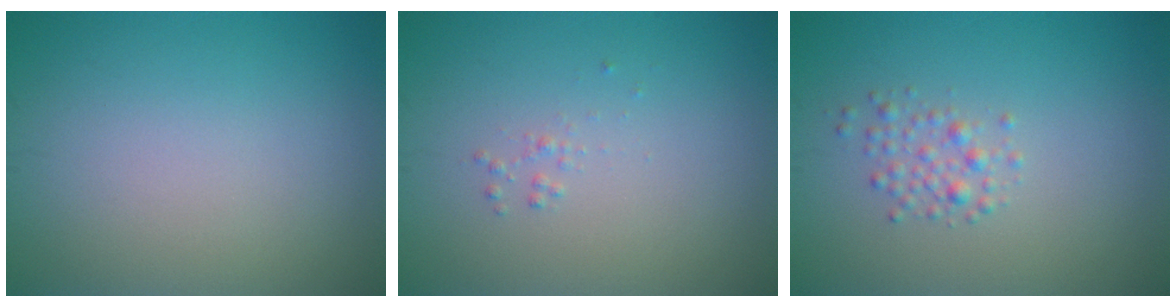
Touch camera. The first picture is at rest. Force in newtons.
{"total": 0.5, "press": 0.5, "slide": 0.0}
{"total": 1.6, "press": 1.6, "slide": 0.1}